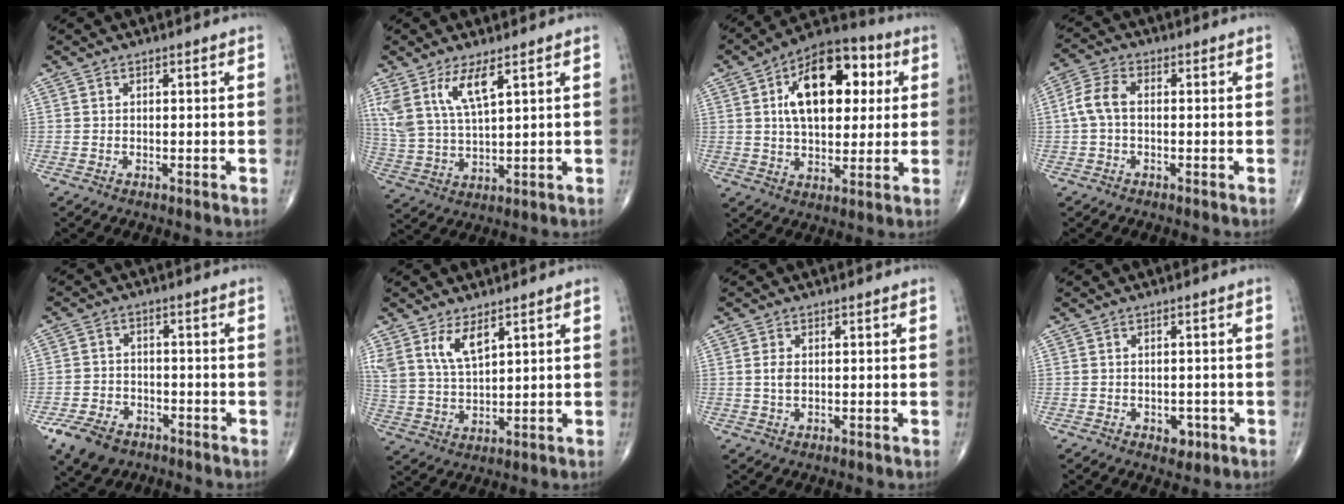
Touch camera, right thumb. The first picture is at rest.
{"total": 9.7, "force": [5.3, 3.0, 7.6], "torque": [-0.163, -0.021, 0.115]}
{"total": 18.6, "force": [4.7, 10.5, 14.6], "torque": [-0.193, 0.012, 0.070]}
{"total": 5.3, "force": [-0.2, 3.2, 4.2], "torque": [-0.093, 0.016, -0.011]}
{"total": 8.2, "force": [-5.1, 5.2, 3.8], "torque": [-0.070, 0.020, -0.086]}
{"total": 7.1, "force": [4.2, 3.0, 4.8], "torque": [-0.089, -0.022, 0.091]}
{"total": 2.0, "force": [0.2, 1.1, 1.6], "torque": [-0.034, -0.002, 0.003]}
{"total": 2.5, "force": [-1.0, 1.8, 1.5], "torque": [-0.006, 0.002, -0.009]}